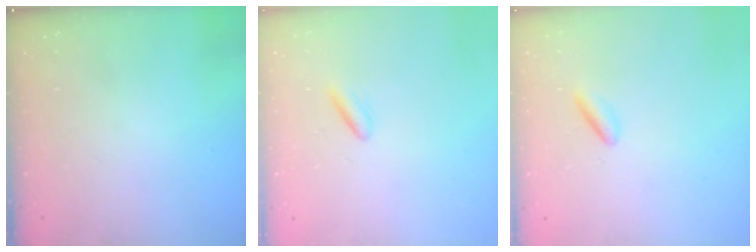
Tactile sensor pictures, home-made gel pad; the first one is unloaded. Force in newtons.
{"total": 2.1, "press": 1.9, "slide": 0.9}
{"total": 2.7, "press": 2.6, "slide": 0.7}